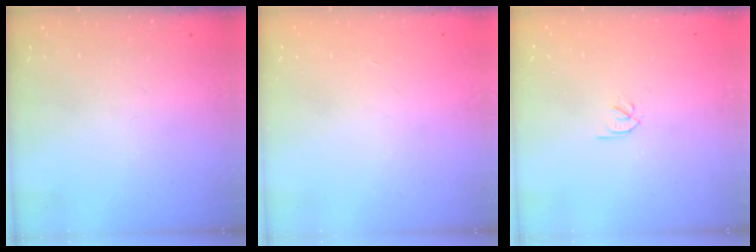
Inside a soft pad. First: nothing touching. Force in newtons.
{"total": 0.9, "press": 0.8, "slide": 0.2}
{"total": 1.8, "press": 1.7, "slide": 0.5}